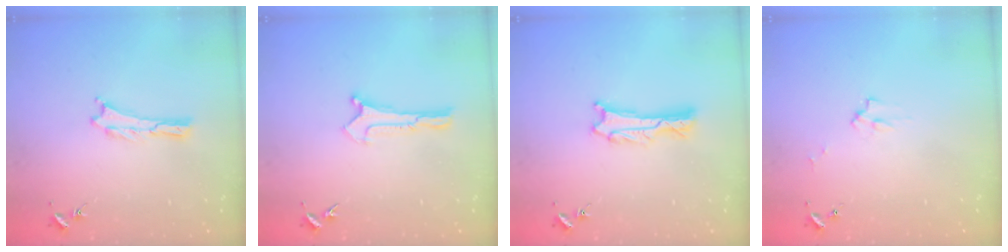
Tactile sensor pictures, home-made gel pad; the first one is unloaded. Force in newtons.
{"total": 0.0}
{"total": 1.2, "press": 1.2, "slide": 0.1}
{"total": 2.2, "press": 2.2, "slide": 0.3}